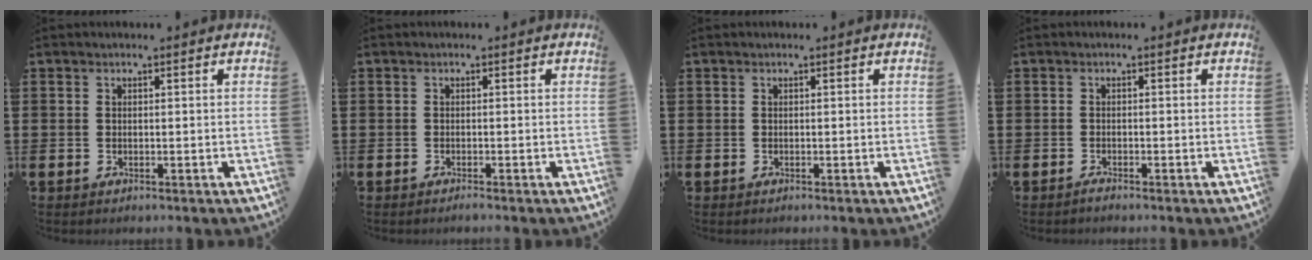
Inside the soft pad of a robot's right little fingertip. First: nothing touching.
{"total": 0.5, "force": [-0.4, 0.0, 0.3], "torque": [-0.006, -0.003, -0.008]}
{"total": 0.0}
{"total": 0.6, "force": [-0.6, 0.0, 0.3], "torque": [-0.005, -0.004, -0.011]}